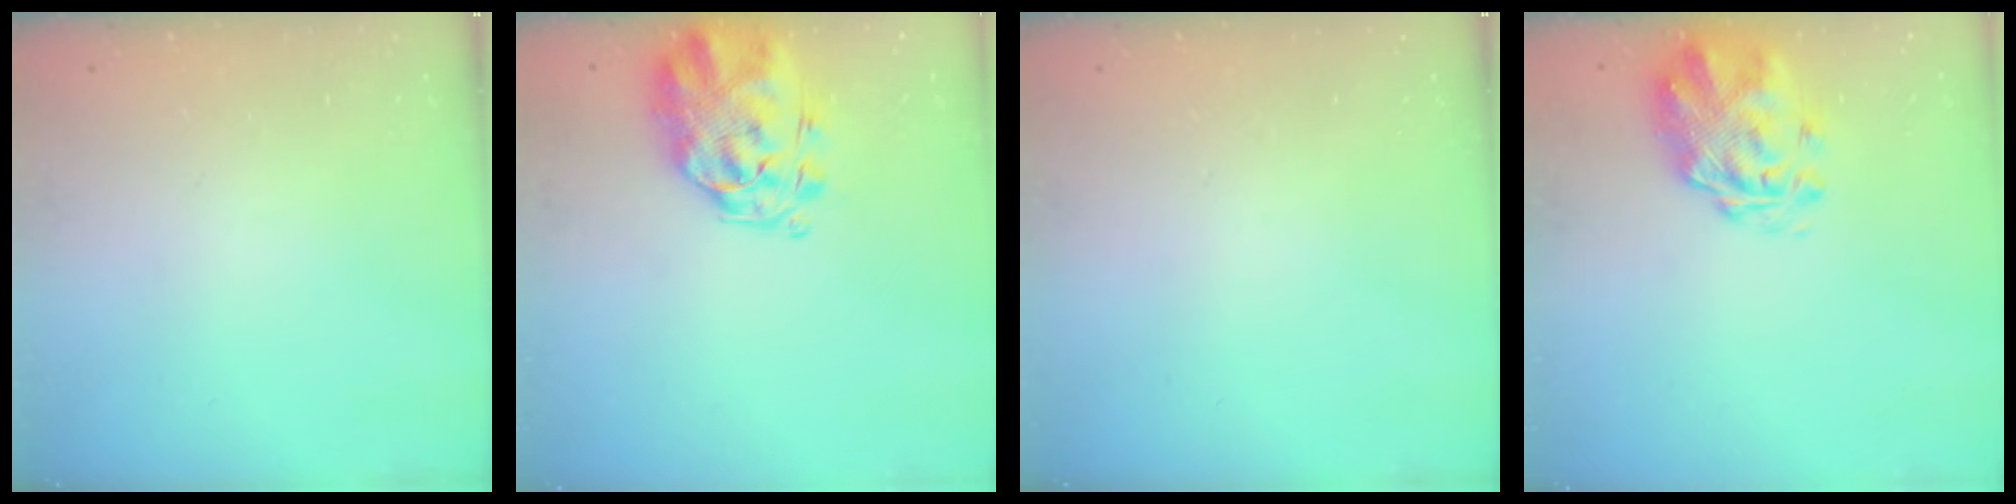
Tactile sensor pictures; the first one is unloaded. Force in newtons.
{"total": 3.8, "press": 3.6, "slide": 1.2}
{"total": 0.0}
{"total": 3.3, "press": 2.9, "slide": 1.6}